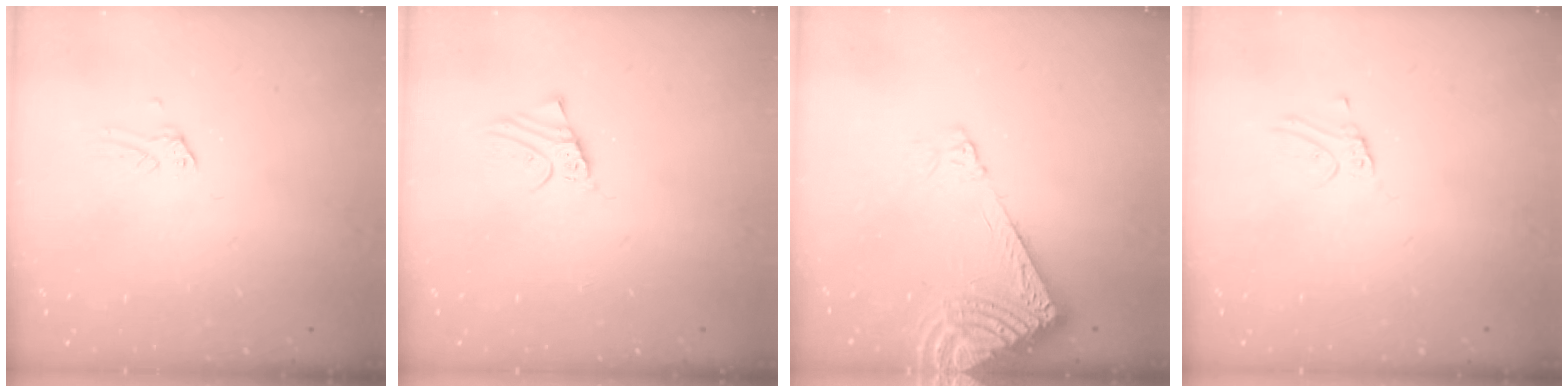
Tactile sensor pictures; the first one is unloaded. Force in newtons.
{"total": 2.0, "press": 2.0, "slide": 0.1}
{"total": 14.2, "press": 14.1, "slide": 2.0}
{"total": 1.8, "press": 1.8, "slide": 0.1}